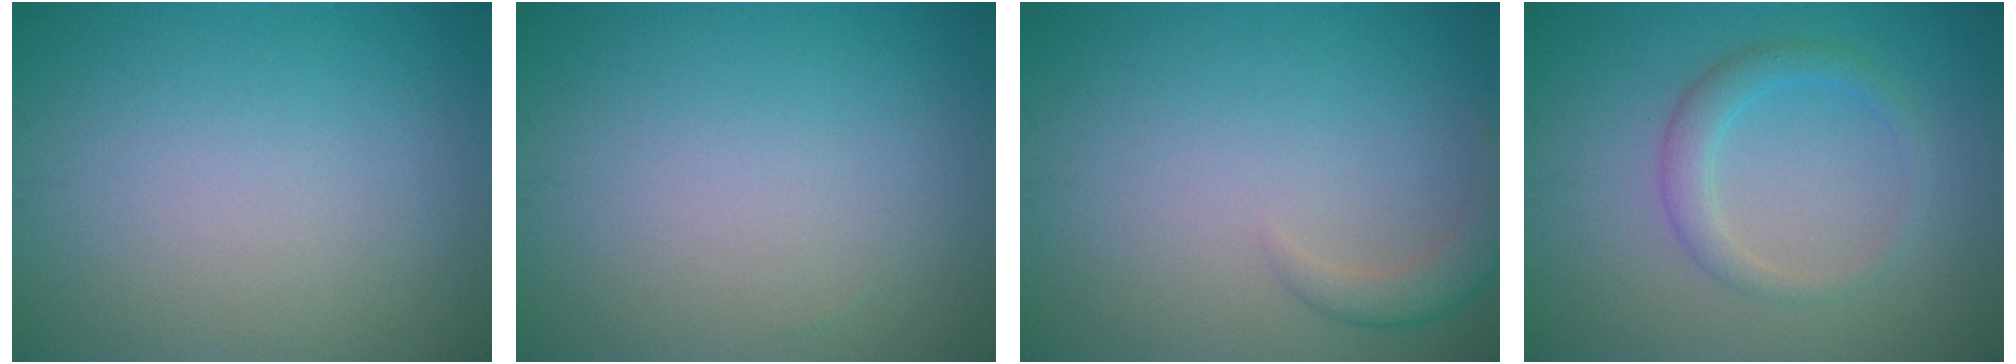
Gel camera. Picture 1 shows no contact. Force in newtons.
{"total": 0.0}
{"total": 2.0, "press": 2.0, "slide": 0.1}
{"total": 2.5, "press": 2.5, "slide": 0.1}